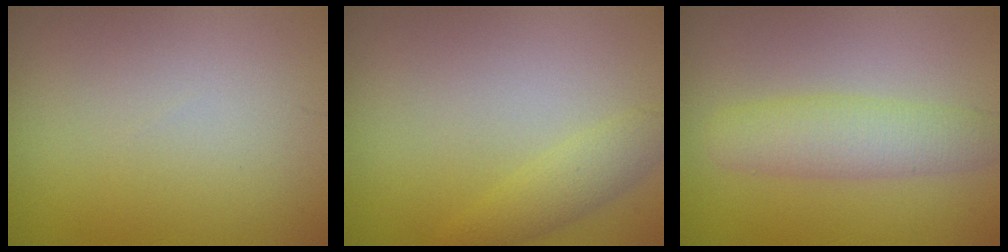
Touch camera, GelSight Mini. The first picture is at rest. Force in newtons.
{"total": 2.3, "press": 2.3, "slide": 0.1}
{"total": 3.8, "press": 3.8, "slide": 0.0}